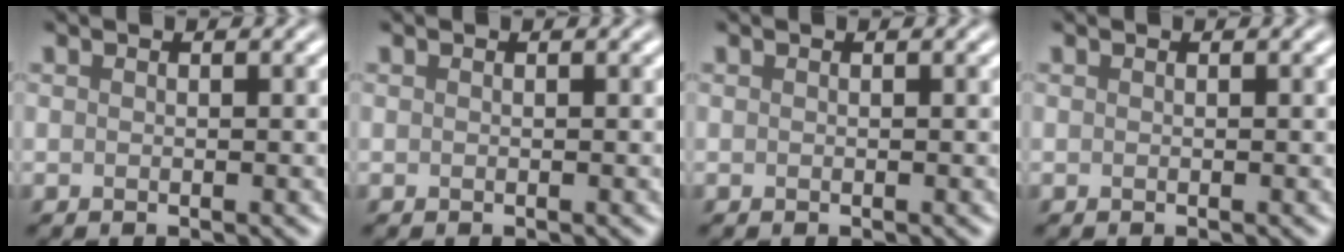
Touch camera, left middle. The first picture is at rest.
{"total": 0.0}
{"total": 0.0}
{"total": 0.0}